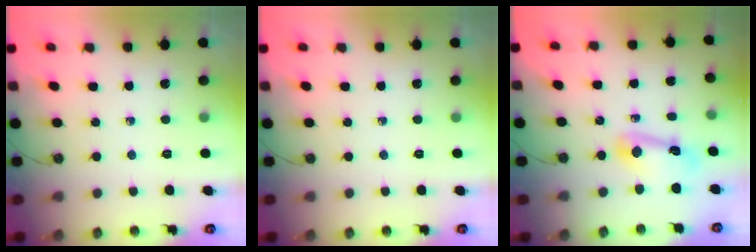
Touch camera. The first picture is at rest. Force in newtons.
{"total": 0.0}
{"total": 11.0, "press": 8.1, "slide": 7.4}